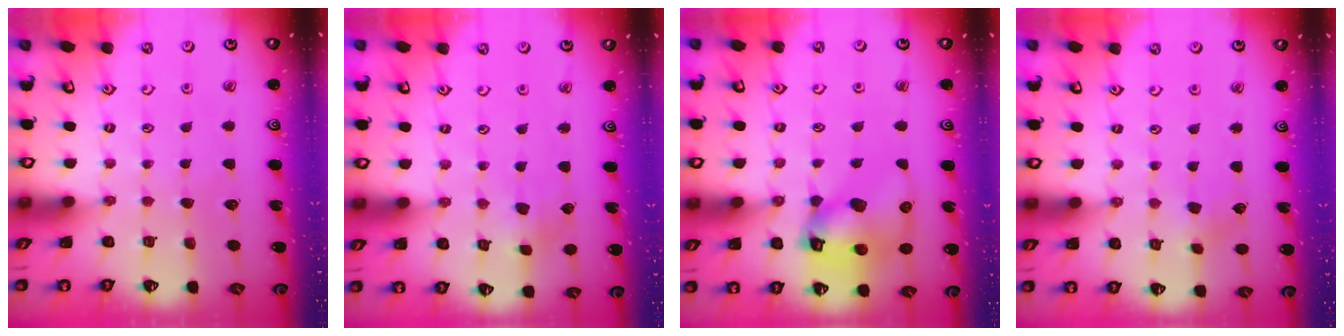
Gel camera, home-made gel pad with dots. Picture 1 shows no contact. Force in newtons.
{"total": 3.3, "press": 3.3, "slide": 0.6}
{"total": 12.8, "press": 12.7, "slide": 1.8}
{"total": 2.3, "press": 2.3, "slide": 0.3}